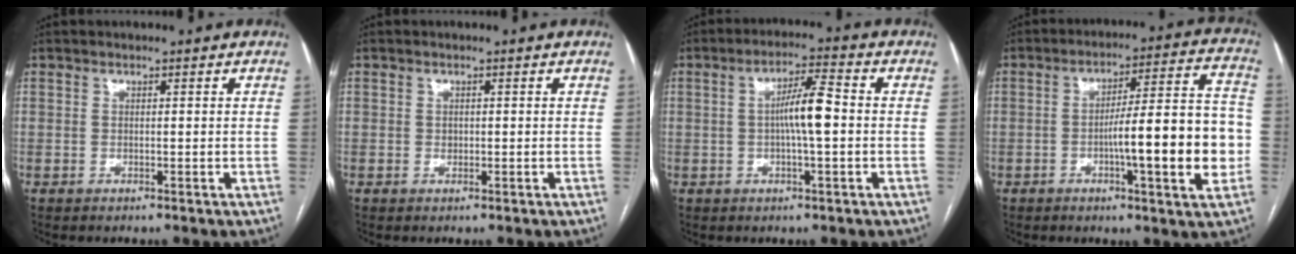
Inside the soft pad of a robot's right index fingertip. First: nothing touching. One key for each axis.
{"total": 0.7, "fx": -0.1, "fy": 0.5, "fz": 0.4, "tx": -0.009, "ty": 0.001, "tz": -0.002}
{"total": 6.5, "fx": -0.2, "fy": 0.6, "fz": 6.5, "tx": -0.117, "ty": 0.011, "tz": -0.007}
{"total": 15.6, "fx": -3.3, "fy": 1.4, "fz": 15.1, "tx": -0.220, "ty": 0.017, "tz": -0.048}